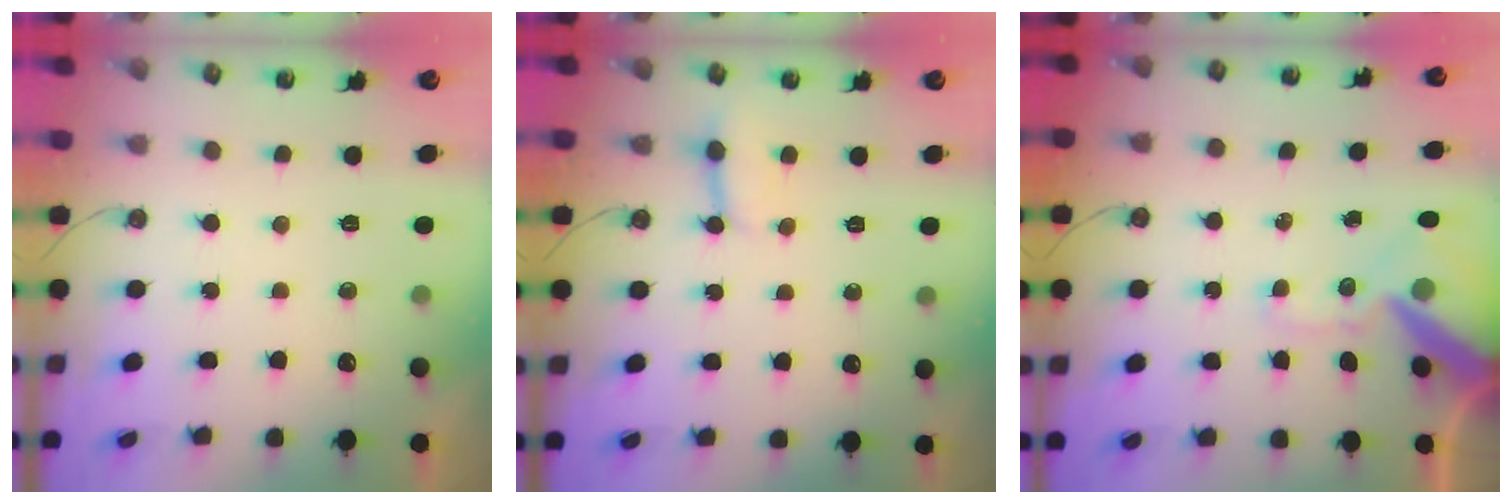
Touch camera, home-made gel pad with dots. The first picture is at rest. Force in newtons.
{"total": 3.7, "press": 3.7, "slide": 0.3}
{"total": 13.5, "press": 13.4, "slide": 1.7}